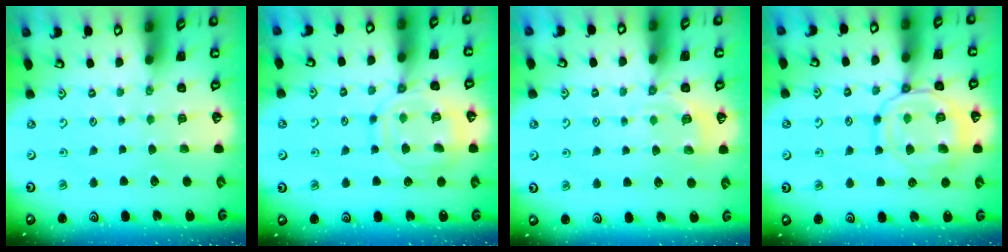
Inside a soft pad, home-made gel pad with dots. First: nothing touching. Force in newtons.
{"total": 13.9, "press": 13.8, "slide": 1.1}
{"total": 5.0, "press": 4.7, "slide": 1.8}
{"total": 14.2, "press": 14.2, "slide": 1.5}